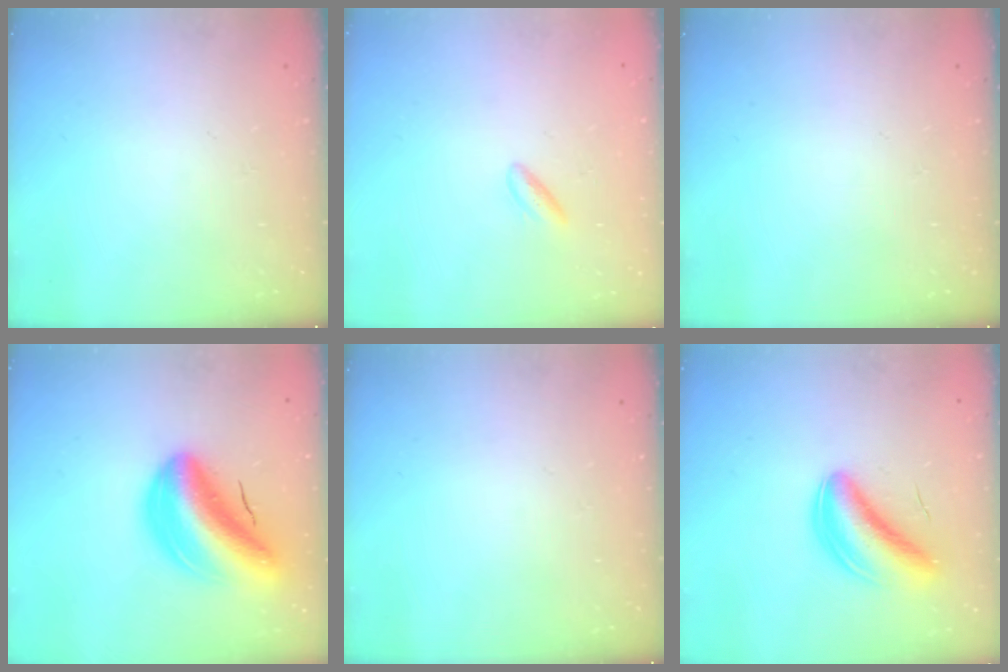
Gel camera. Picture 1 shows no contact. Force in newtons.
{"total": 2.8, "press": 2.6, "slide": 1.3}
{"total": 0.0}
{"total": 15.7, "press": 15.0, "slide": 4.8}
{"total": 0.0}
{"total": 7.4, "press": 6.9, "slide": 2.6}